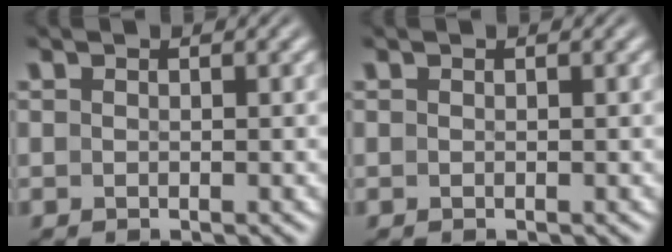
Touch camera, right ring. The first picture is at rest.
{"total": 0.0}